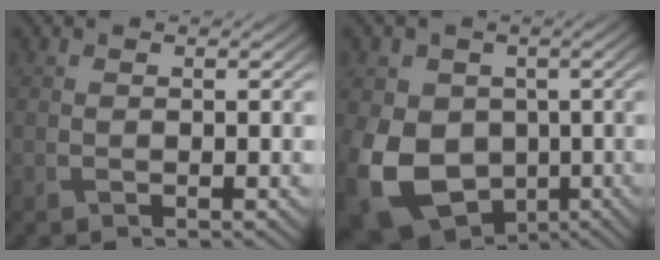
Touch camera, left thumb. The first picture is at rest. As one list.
[{"total": 12.5, "force": [-3.1, 9.6, 7.3], "torque": [-0.167, -0.030, -0.053]}]